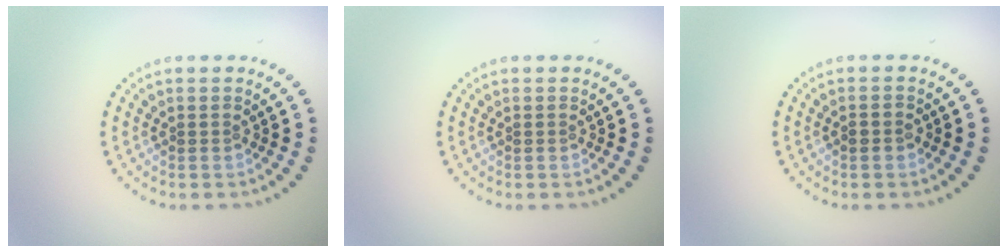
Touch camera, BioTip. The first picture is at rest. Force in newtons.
{"total": 0.0}
{"total": 1.1, "press": 1.0, "slide": 0.4}